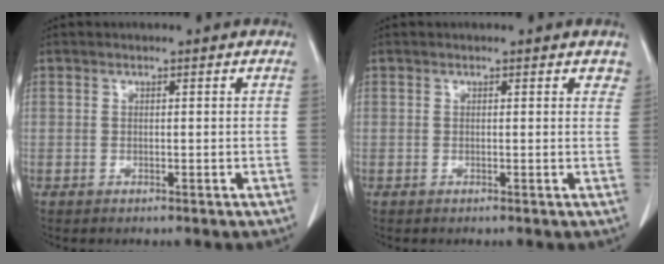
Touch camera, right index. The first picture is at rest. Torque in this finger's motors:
{"motor_torque": [0.08, -0.04, -0.04, 0.00]}